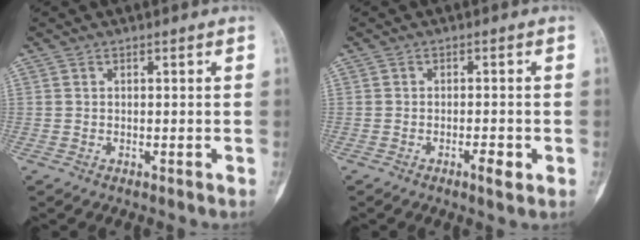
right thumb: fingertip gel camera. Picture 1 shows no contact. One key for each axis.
{"total": 2.8, "fx": -1.2, "fy": 0.7, "fz": 2.4, "tx": -0.040, "ty": -0.001, "tz": -0.020}